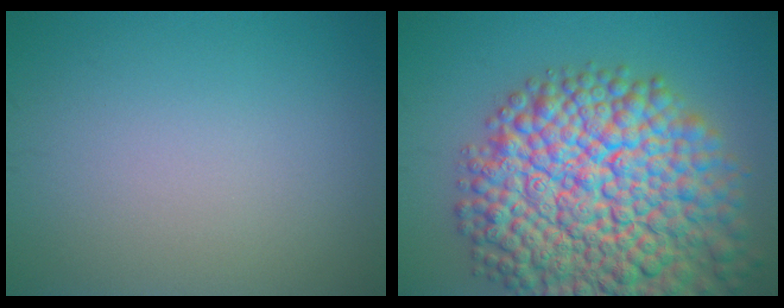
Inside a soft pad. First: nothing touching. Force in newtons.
{"total": 17.1, "press": 17.1, "slide": 0.8}